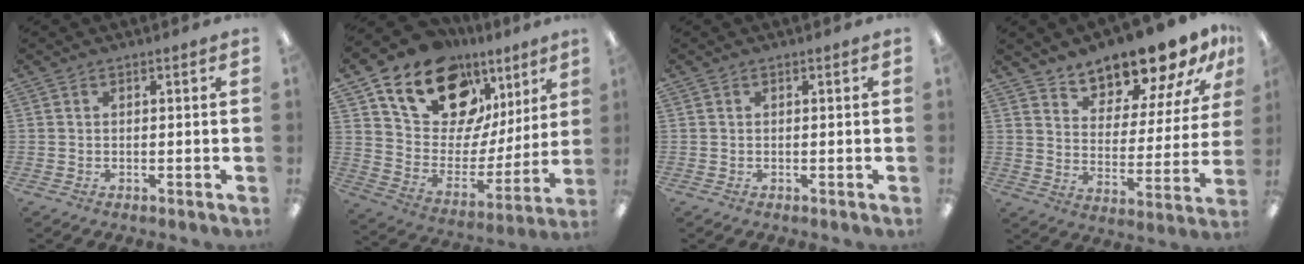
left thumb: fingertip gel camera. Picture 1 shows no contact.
{"total": 18.7, "force": [13.8, 10.1, 7.6], "torque": [-0.148, -0.090, 0.249]}
{"total": 0.0}
{"total": 14.6, "force": [13.4, 4.2, 4.3], "torque": [-0.067, -0.110, 0.234]}